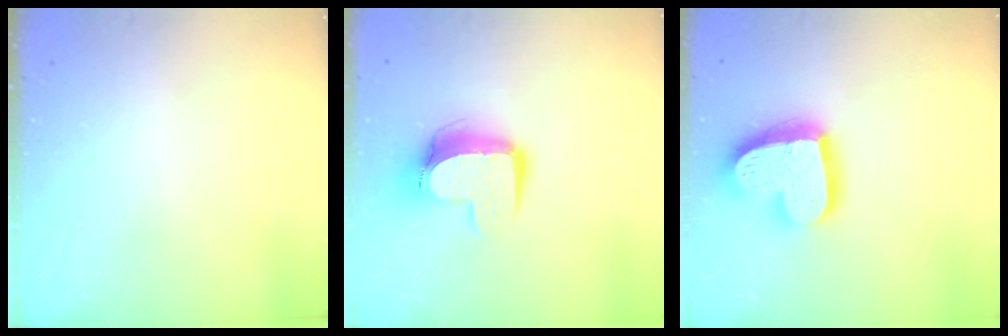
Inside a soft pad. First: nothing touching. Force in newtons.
{"total": 12.2, "press": 12.1, "slide": 1.2}
{"total": 19.4, "press": 19.3, "slide": 1.5}